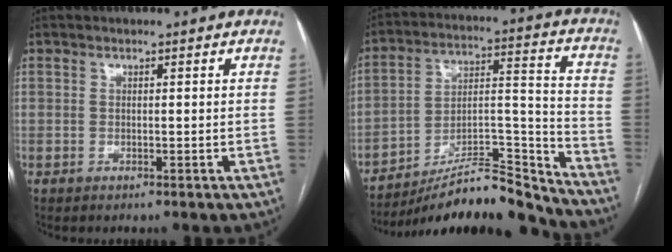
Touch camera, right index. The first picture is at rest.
{"total": 18.5, "force": [-17.4, 1.9, 5.7], "torque": [-0.086, 0.043, -0.282]}